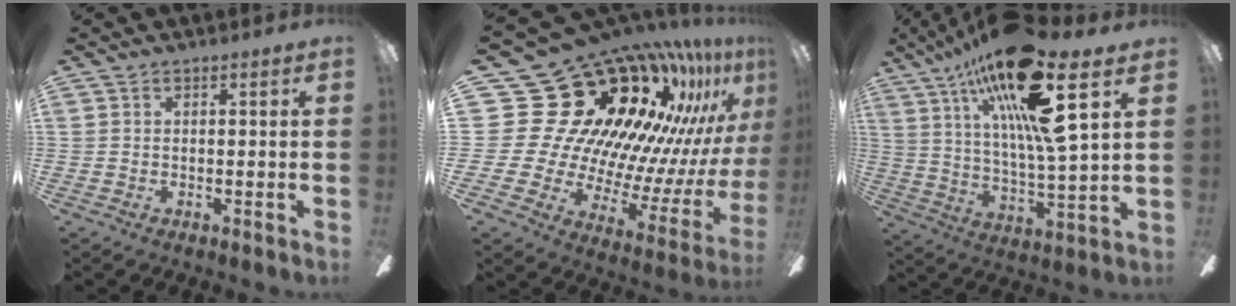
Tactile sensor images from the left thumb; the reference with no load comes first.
{"total": 29.1, "force": [19.1, 17.1, 13.7], "torque": [-0.162, -0.213, 0.402]}
{"total": 22.3, "force": [13.1, 4.0, 17.6], "torque": [-0.325, -0.059, 0.197]}